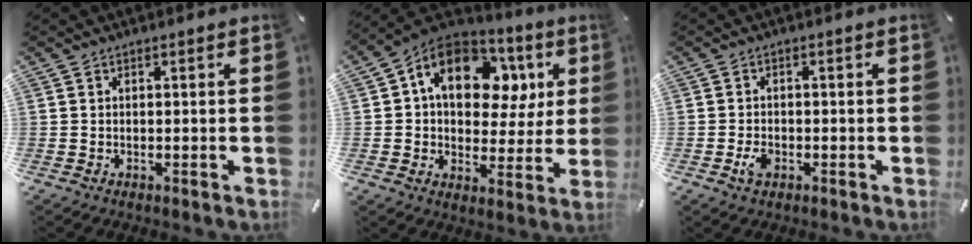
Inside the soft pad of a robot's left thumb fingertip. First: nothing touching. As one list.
[{"total": 16.0, "force": [6.2, 10.8, 10.0], "torque": [-0.157, -0.022, 0.110]}, {"total": 2.8, "force": [-1.1, 1.9, 1.7], "torque": [-0.038, 0.002, -0.020]}]